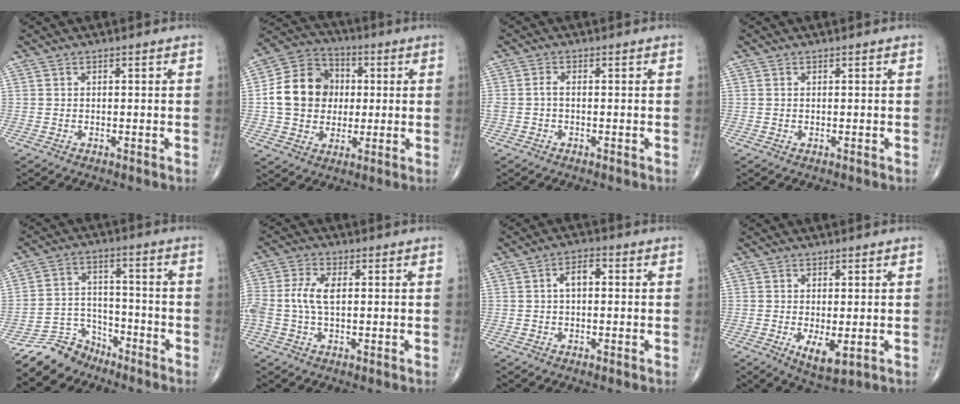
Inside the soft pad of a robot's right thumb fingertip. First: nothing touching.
{"total": 14.5, "force": [0.7, 12.2, 7.7], "torque": [-0.115, 0.023, 0.010]}
{"total": 1.7, "force": [-0.2, 1.0, 1.4], "torque": [-0.032, 0.005, -0.006]}
{"total": 0.0}
{"total": 7.5, "force": [-6.6, 3.6, -0.4], "torque": [0.038, 0.064, -0.130]}
{"total": 6.5, "force": [0.3, 3.5, 5.4], "torque": [-0.141, 0.015, 0.003]}
{"total": 3.8, "force": [0.3, 2.2, 3.1], "torque": [-0.047, 0.014, -0.001]}
{"total": 5.2, "force": [-1.0, 2.1, 4.6], "torque": [-0.076, -0.016, -0.009]}